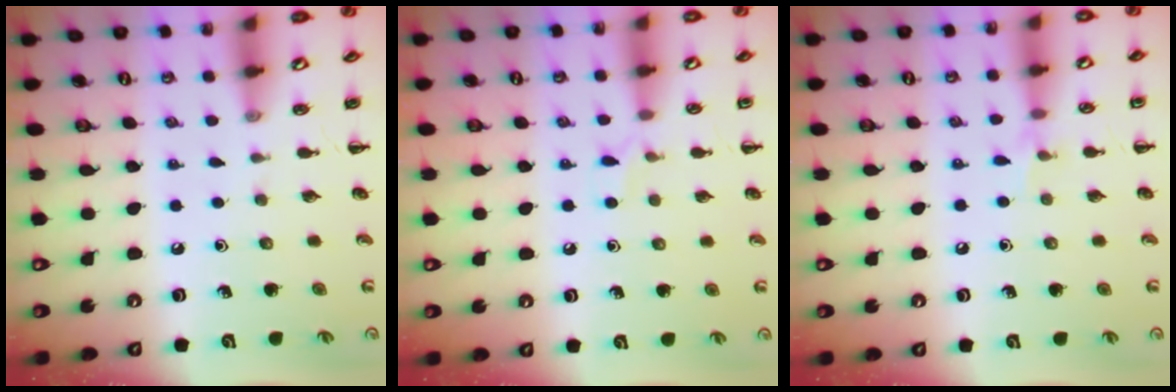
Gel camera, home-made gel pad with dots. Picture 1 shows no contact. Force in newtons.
{"total": 4.6, "press": 4.4, "slide": 1.5}
{"total": 5.3, "press": 5.0, "slide": 1.8}